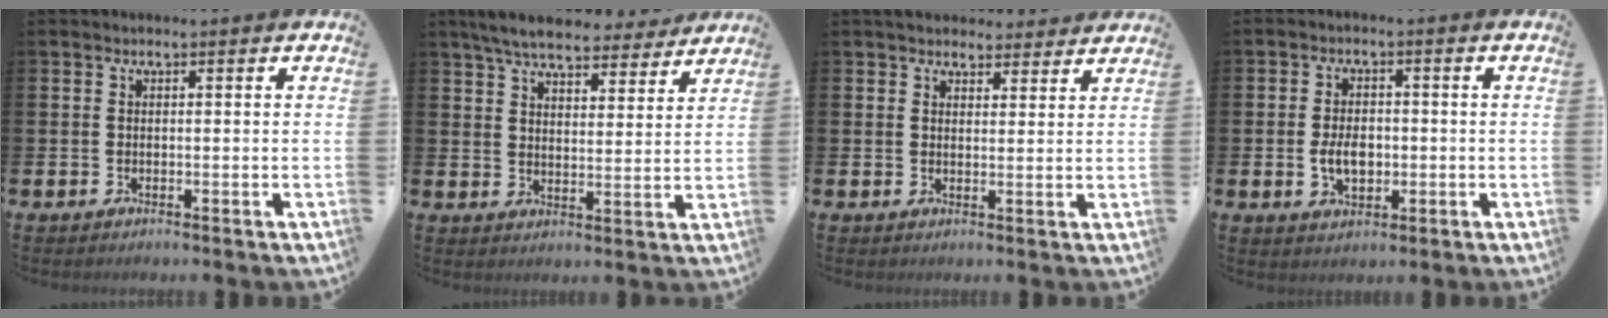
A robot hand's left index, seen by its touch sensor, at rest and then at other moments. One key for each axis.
{"total": 7.1, "fx": 6.6, "fy": 1.5, "fz": 2.0, "tx": -0.050, "ty": -0.034, "tz": 0.118}
{"total": 3.8, "fx": 3.6, "fy": 1.3, "fz": 0.1, "tx": 0.000, "ty": -0.016, "tz": 0.065}
{"total": 4.2, "fx": -0.5, "fy": 2.8, "fz": 3.2, "tx": -0.040, "ty": -0.001, "tz": -0.013}